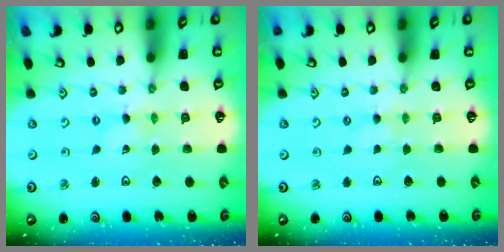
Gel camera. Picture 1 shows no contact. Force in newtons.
{"total": 1.7, "press": 1.6, "slide": 0.3}